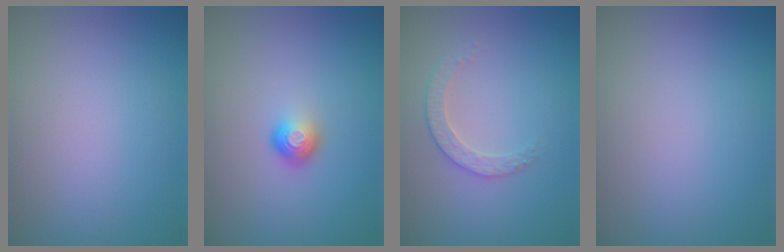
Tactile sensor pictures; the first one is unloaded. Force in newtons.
{"total": 1.8, "press": 1.1, "slide": 1.4}
{"total": 2.2, "press": 2.2, "slide": 0.6}
{"total": 0.0}